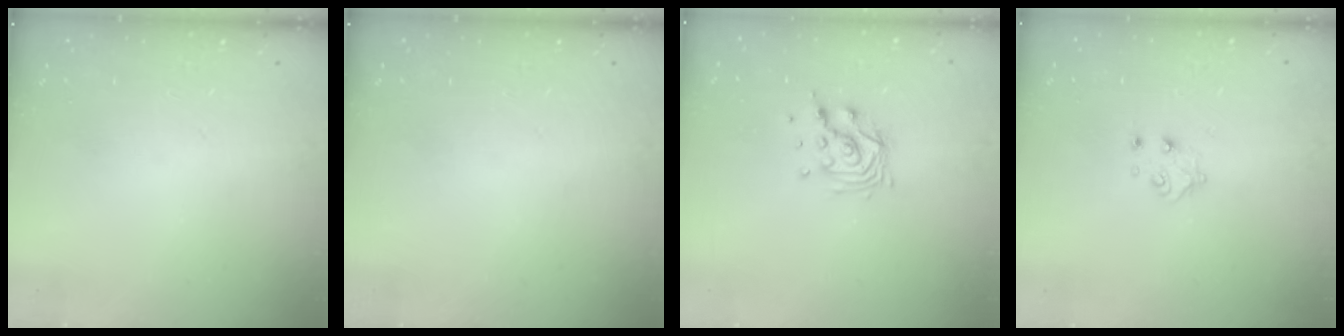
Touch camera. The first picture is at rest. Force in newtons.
{"total": 0.0}
{"total": 9.3, "press": 9.3, "slide": 0.4}
{"total": 5.5, "press": 5.5, "slide": 0.5}